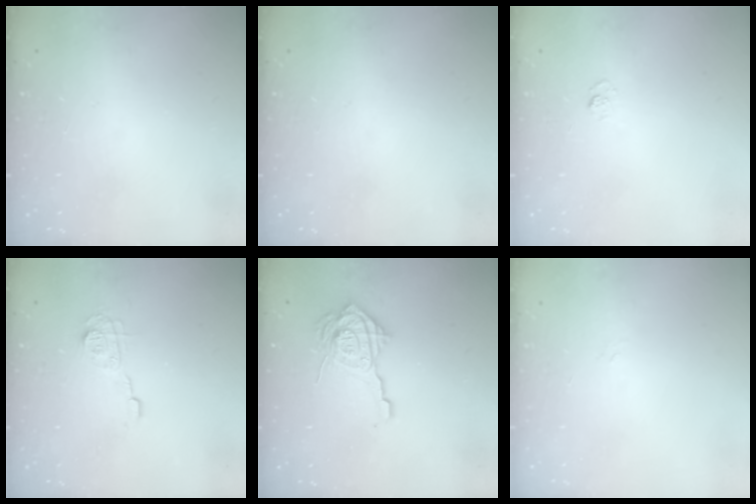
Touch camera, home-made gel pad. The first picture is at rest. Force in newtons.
{"total": 0.0}
{"total": 4.2, "press": 4.0, "slide": 1.3}
{"total": 7.5, "press": 7.4, "slide": 0.5}
{"total": 15.4, "press": 15.4, "slide": 1.3}
{"total": 2.3, "press": 2.0, "slide": 1.1}